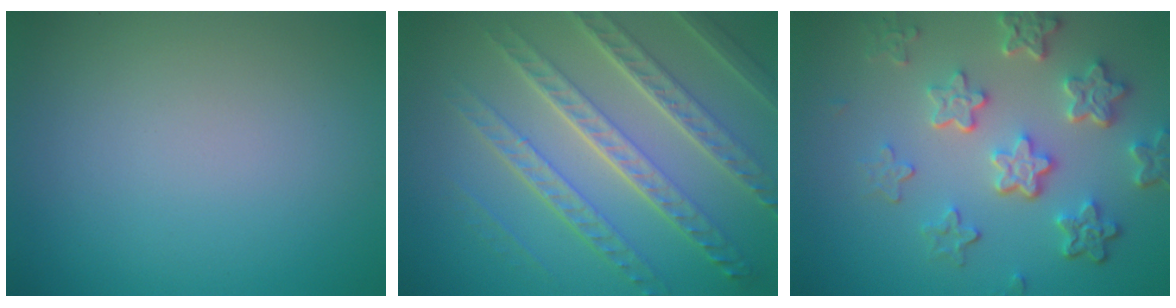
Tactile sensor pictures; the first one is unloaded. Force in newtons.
{"total": 7.8, "press": 5.5, "slide": 5.5}
{"total": 6.1, "press": 4.5, "slide": 4.1}